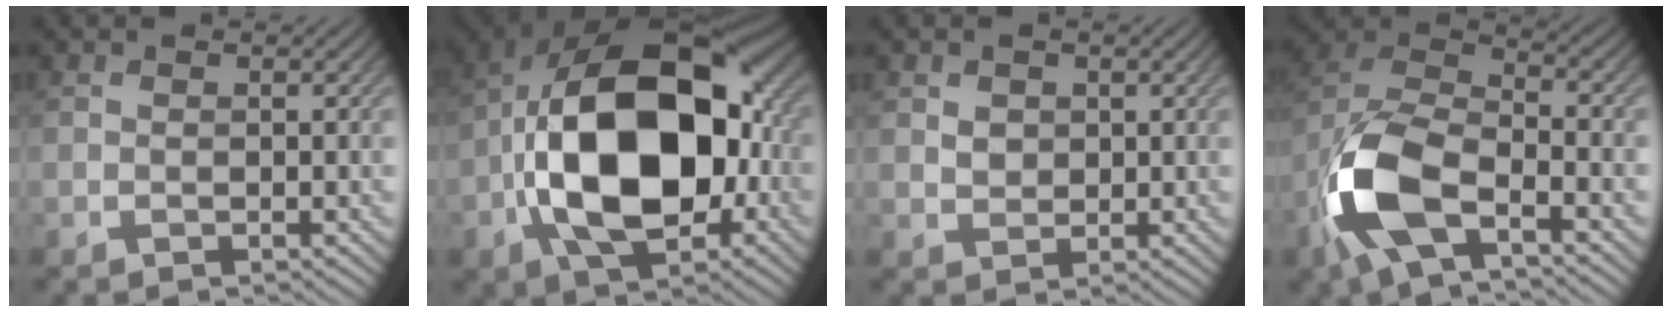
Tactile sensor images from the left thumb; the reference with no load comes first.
{"total": 18.3, "force": [-2.6, 11.1, 14.3], "torque": [-0.255, 0.002, -0.056]}
{"total": 2.0, "force": [0.7, 1.7, 0.9], "torque": [-0.025, -0.003, 0.010]}
{"total": 12.4, "force": [-6.0, 5.5, 9.3], "torque": [-0.211, -0.011, -0.136]}